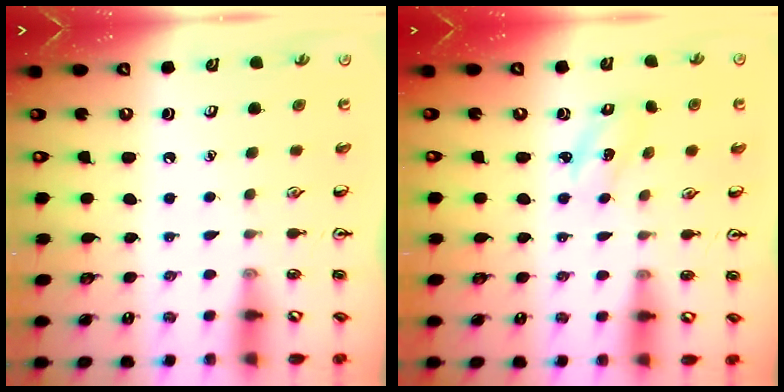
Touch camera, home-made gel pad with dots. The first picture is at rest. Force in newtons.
{"total": 2.2, "press": 2.1, "slide": 0.4}